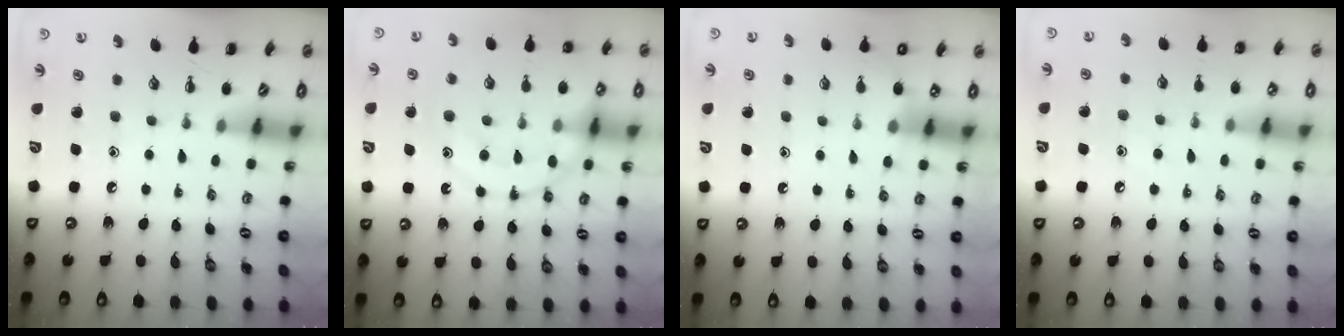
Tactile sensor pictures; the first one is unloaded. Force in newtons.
{"total": 15.8, "press": 15.7, "slide": 1.6}
{"total": 5.6, "press": 5.4, "slide": 1.6}
{"total": 7.7, "press": 7.4, "slide": 1.8}